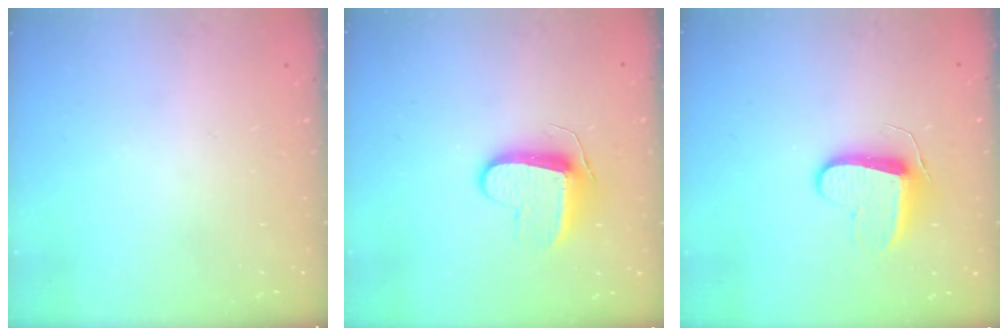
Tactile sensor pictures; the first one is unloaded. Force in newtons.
{"total": 9.5, "press": 9.5, "slide": 0.1}
{"total": 9.9, "press": 9.9, "slide": 0.3}